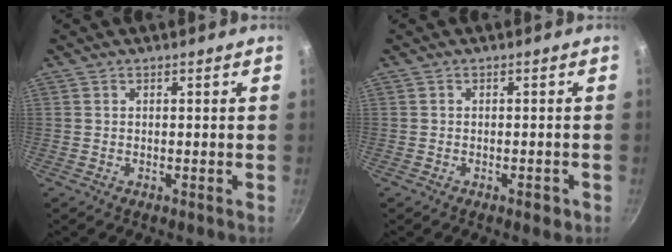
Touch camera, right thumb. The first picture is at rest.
{"total": 1.8, "force": [-1.1, 0.8, 1.3], "torque": [-0.014, 0.002, -0.016]}